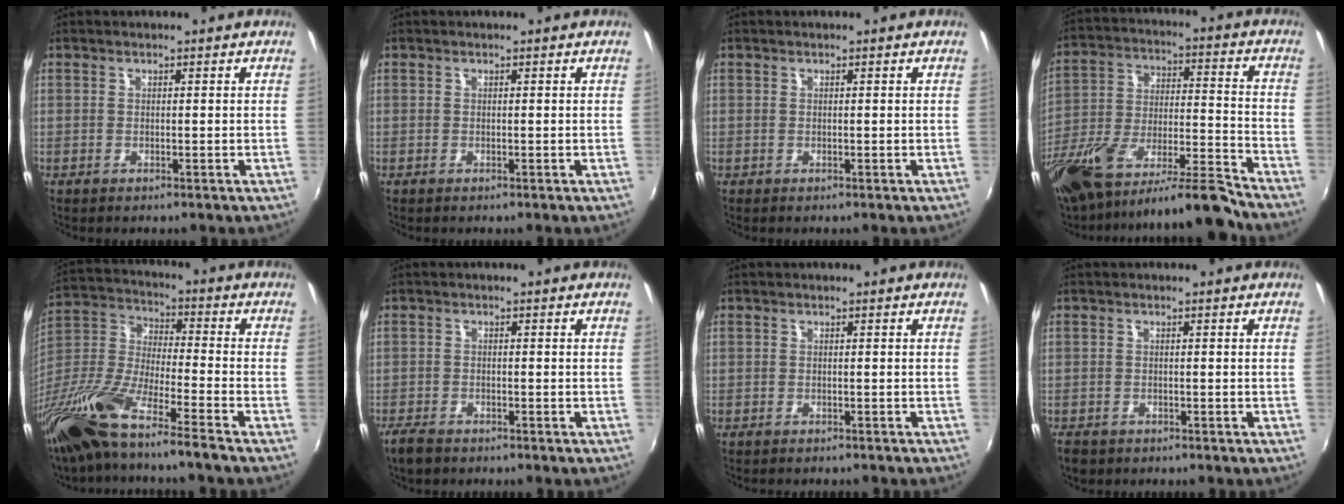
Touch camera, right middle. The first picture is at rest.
{"total": 0.0}
{"total": 0.0}
{"total": 19.7, "force": [-15.6, 3.0, 11.6], "torque": [-0.217, -0.038, -0.264]}
{"total": 17.7, "force": [-13.3, 1.0, 11.6], "torque": [-0.236, -0.033, -0.261]}
{"total": 3.6, "force": [-3.0, 1.4, 1.4], "torque": [-0.044, -0.010, -0.061]}
{"total": 2.3, "force": [-2.1, 0.6, 0.8], "torque": [-0.020, -0.012, -0.031]}
{"total": 2.6, "force": [-1.8, 1.6, 0.9], "torque": [-0.025, -0.007, -0.031]}